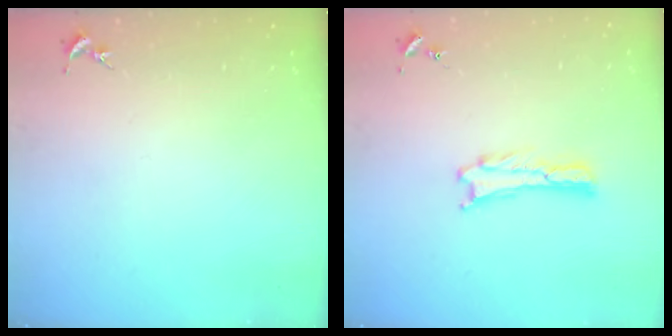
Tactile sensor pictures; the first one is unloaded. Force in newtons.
{"total": 0.0}